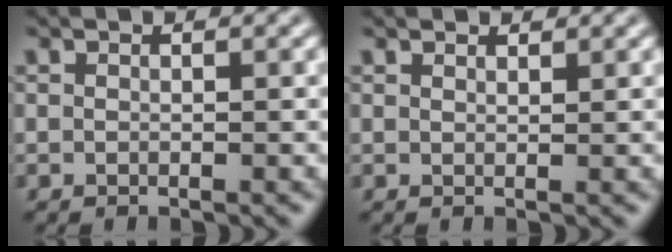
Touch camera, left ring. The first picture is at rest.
{"total": 0.9, "force": [0.9, 0.2, 0.1], "torque": [-0.006, -0.004, 0.012]}